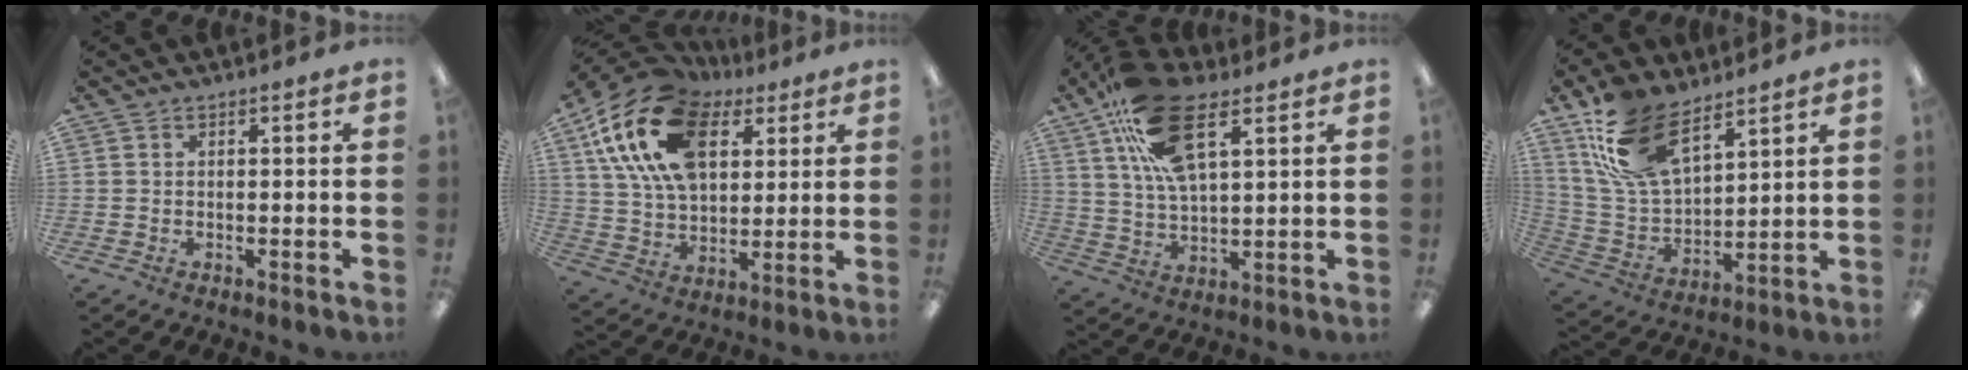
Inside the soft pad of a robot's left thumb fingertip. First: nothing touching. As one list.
[{"total": 22.0, "force": [9.9, 13.3, 14.5], "torque": [-0.288, -0.023, 0.174]}, {"total": 17.6, "force": [9.8, 7.4, 12.6], "torque": [-0.233, -0.022, 0.176]}, {"total": 17.1, "force": [10.6, 8.6, 10.3], "torque": [-0.229, -0.033, 0.199]}]